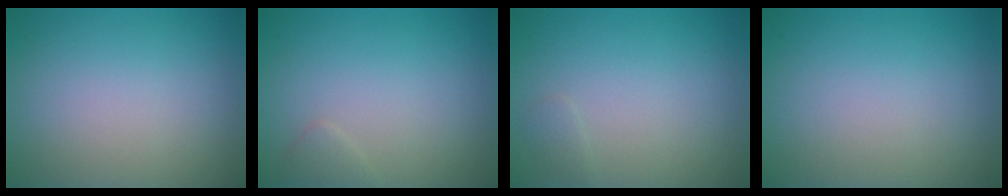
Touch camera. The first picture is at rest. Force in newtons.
{"total": 0.9, "press": 0.9, "slide": 0.0}
{"total": 0.6, "press": 0.6, "slide": 0.0}
{"total": 0.0}